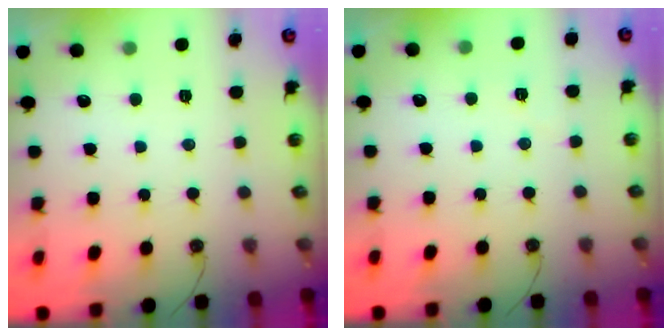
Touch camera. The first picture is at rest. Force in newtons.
{"total": 2.9, "press": 1.9, "slide": 2.2}